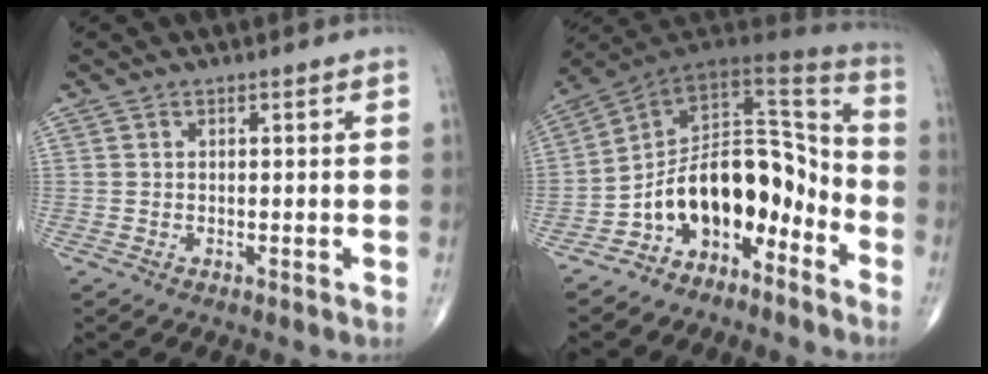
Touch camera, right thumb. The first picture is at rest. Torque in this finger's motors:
{"motor_torque": [0.48, 0.48, 0.24, -0.34, 0.45]}